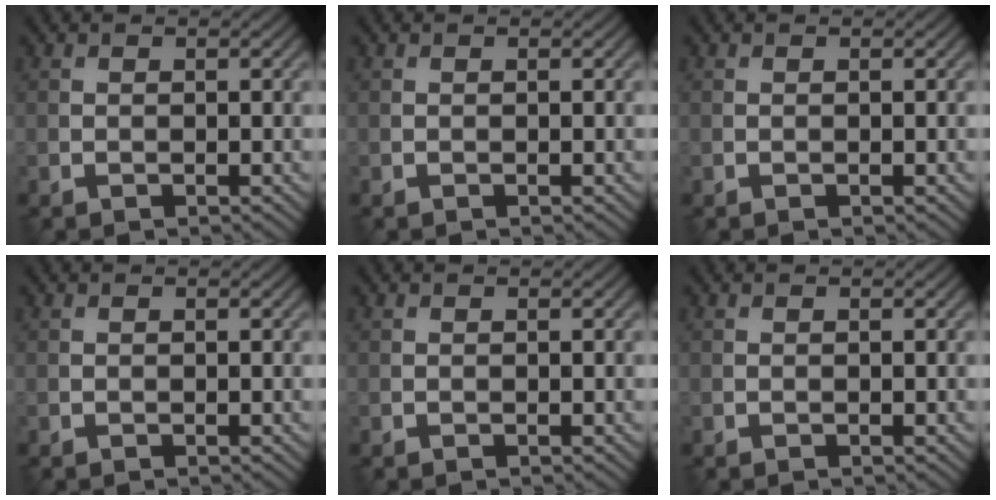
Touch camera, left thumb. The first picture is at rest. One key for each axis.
{"total": 0.0}
{"total": 0.0}
{"total": 0.0}
{"total": 0.0}
{"total": 0.0}